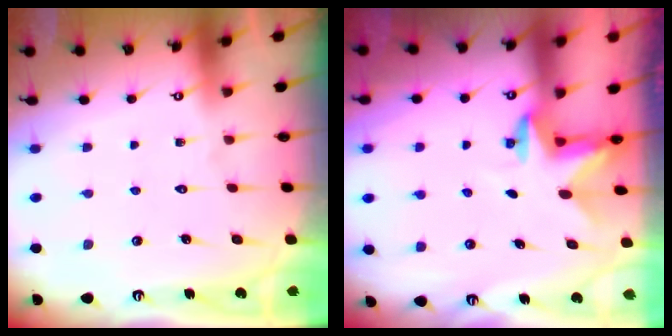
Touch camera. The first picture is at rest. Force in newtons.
{"total": 2.5, "press": 2.5, "slide": 0.4}